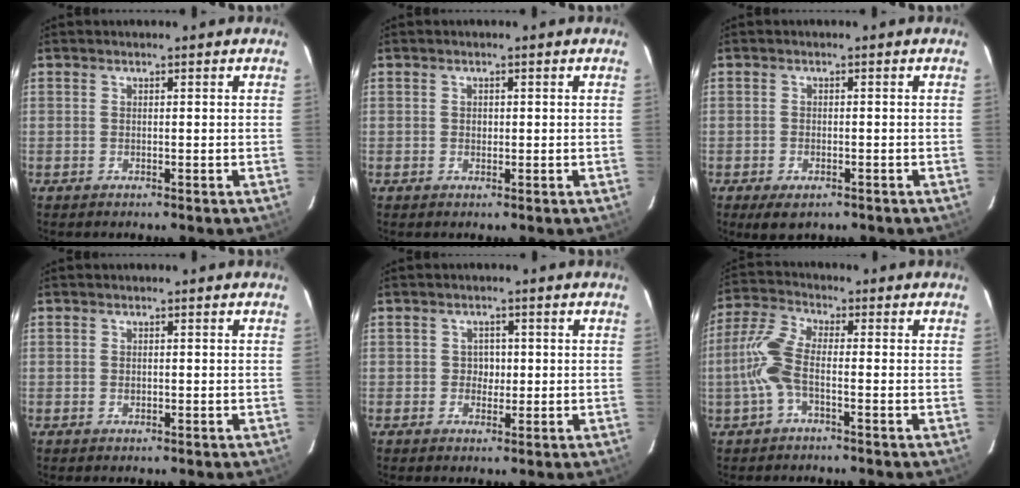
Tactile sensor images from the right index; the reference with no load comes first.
{"total": 0.9, "force": [0.0, 0.8, 0.3], "torque": [-0.003, 0.002, 0.001]}
{"total": 4.1, "force": [-2.6, 2.1, 2.4], "torque": [-0.054, -0.016, -0.040]}
{"total": 0.6, "force": [-0.1, 0.5, 0.3], "torque": [-0.005, 0.001, 0.000]}
{"total": 2.4, "force": [-0.1, 2.3, 0.6], "torque": [-0.007, 0.008, -0.003]}
{"total": 7.5, "force": [-2.0, 2.4, 6.8], "torque": [-0.167, 0.011, -0.045]}